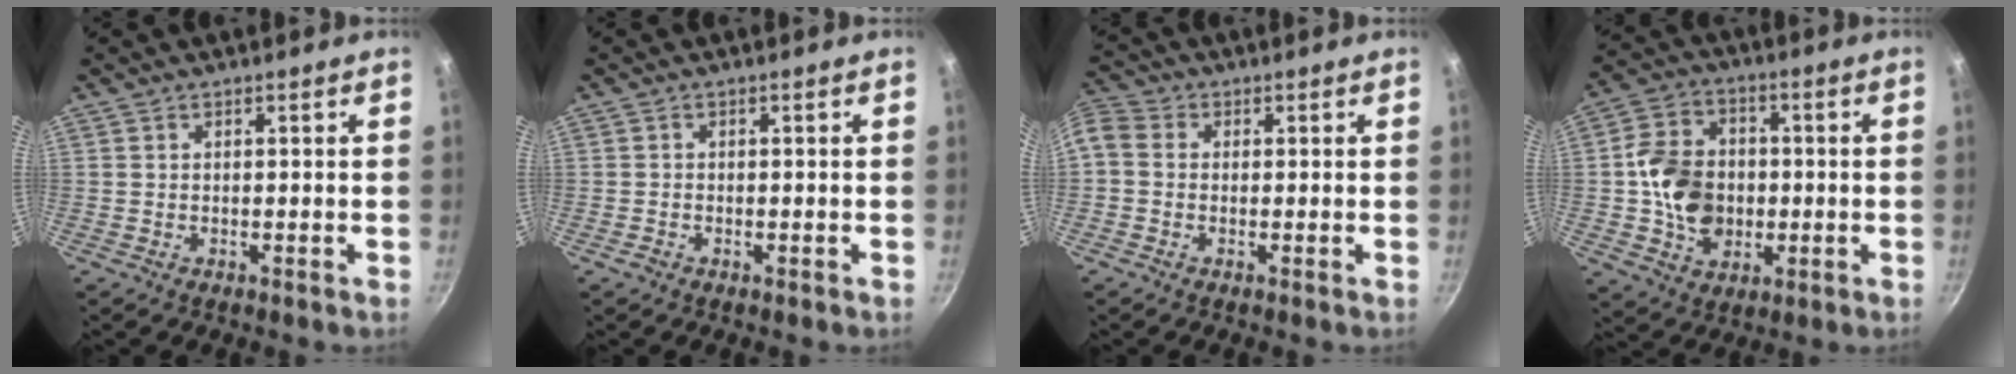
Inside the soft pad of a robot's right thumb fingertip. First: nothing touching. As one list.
[{"total": 1.1, "force": [-0.6, 0.8, 0.3], "torque": [-0.006, 0.004, -0.011]}, {"total": 7.4, "force": [-0.5, 6.2, 3.9], "torque": [-0.099, 0.025, -0.026]}, {"total": 13.1, "force": [-0.8, 10.5, 7.9], "torque": [-0.114, 0.020, -0.015]}]